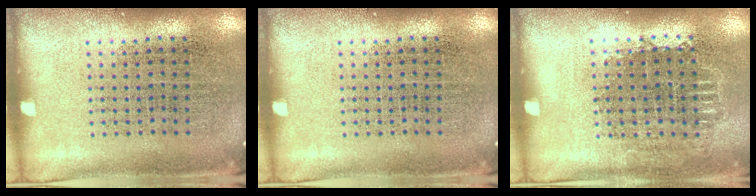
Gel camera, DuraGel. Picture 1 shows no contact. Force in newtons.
{"total": 0.0}
{"total": 0.7, "press": 0.7, "slide": 0.3}